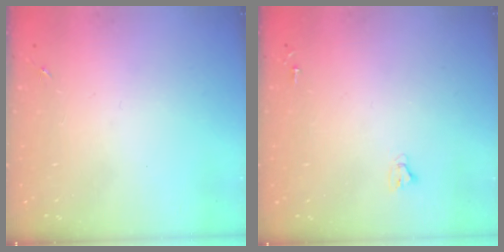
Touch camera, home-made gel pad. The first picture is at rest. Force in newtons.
{"total": 2.0, "press": 2.0, "slide": 0.2}